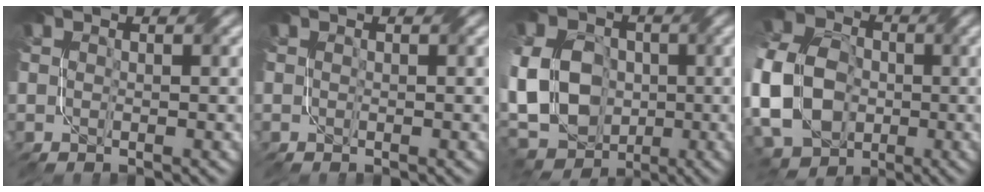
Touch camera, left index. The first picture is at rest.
{"total": 0.0}
{"total": 15.5, "force": [-2.2, 11.9, 9.6], "torque": [-0.205, 0.000, -0.077]}
{"total": 13.8, "force": [-3.3, 10.2, 8.7], "torque": [-0.203, -0.007, -0.071]}